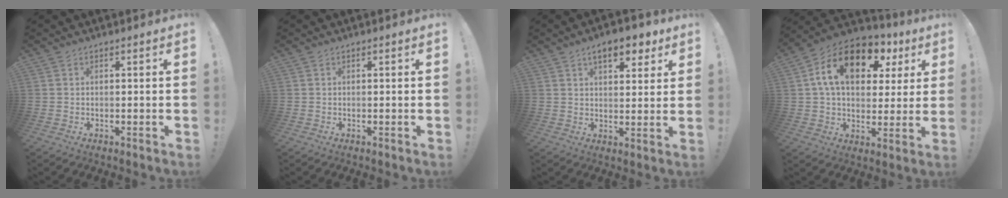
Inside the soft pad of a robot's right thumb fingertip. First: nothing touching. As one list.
[{"total": 0.0}, {"total": 9.1, "force": [5.4, 4.1, 6.2], "torque": [-0.081, -0.019, 0.091]}, {"total": 18.4, "force": [7.1, 11.3, 12.8], "torque": [-0.212, -0.012, 0.123]}]